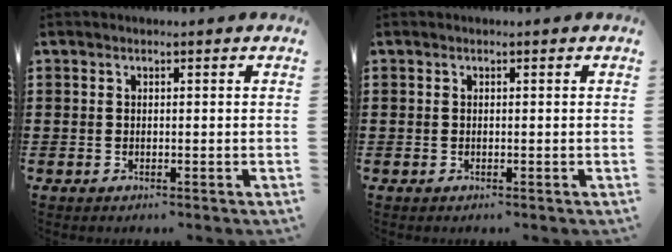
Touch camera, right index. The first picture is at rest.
{"total": 0.0}